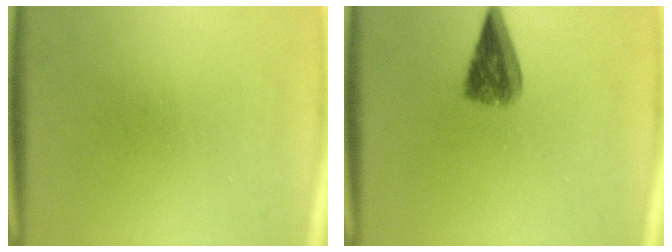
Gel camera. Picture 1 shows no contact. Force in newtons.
{"total": 5.4}